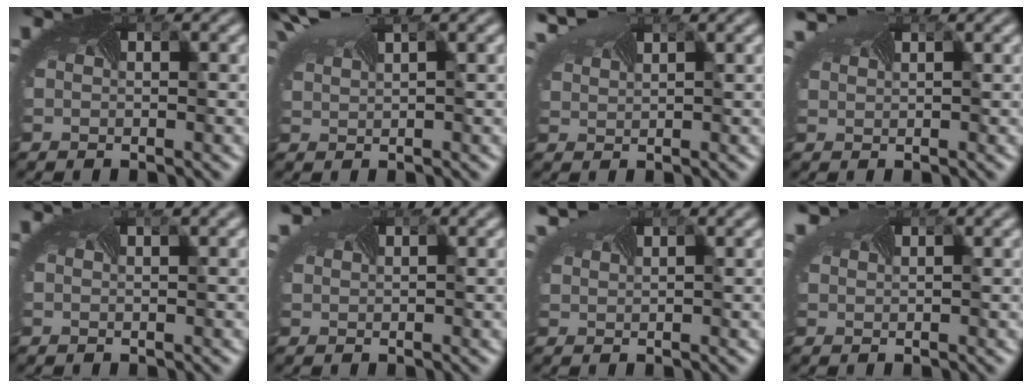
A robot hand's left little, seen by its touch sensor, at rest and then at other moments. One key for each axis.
{"total": 4.2, "fx": 2.8, "fy": 1.2, "fz": 2.8, "tx": -0.074, "ty": 0.021, "tz": 0.058}
{"total": 3.7, "fx": 2.8, "fy": 1.1, "fz": 2.1, "tx": -0.056, "ty": 0.018, "tz": 0.048}
{"total": 2.1, "fx": 1.8, "fy": 0.5, "fz": 0.9, "tx": -0.031, "ty": 0.017, "tz": 0.026}
{"total": 2.1, "fx": 1.3, "fy": 0.5, "fz": 1.6, "tx": -0.018, "ty": 0.020, "tz": 0.006}
{"total": 1.8, "fx": 1.5, "fy": 0.5, "fz": 0.8, "tx": -0.026, "ty": 0.015, "tz": 0.017}
{"total": 2.6, "fx": 2.1, "fy": 0.6, "fz": 1.4, "tx": -0.041, "ty": 0.019, "tz": 0.034}
{"total": 1.8, "fx": 1.7, "fy": 0.4, "fz": 0.4, "tx": -0.021, "ty": 0.013, "tz": 0.025}